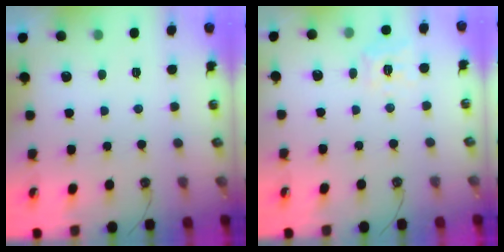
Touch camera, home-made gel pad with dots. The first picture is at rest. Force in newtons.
{"total": 10.0, "press": 9.9, "slide": 1.1}